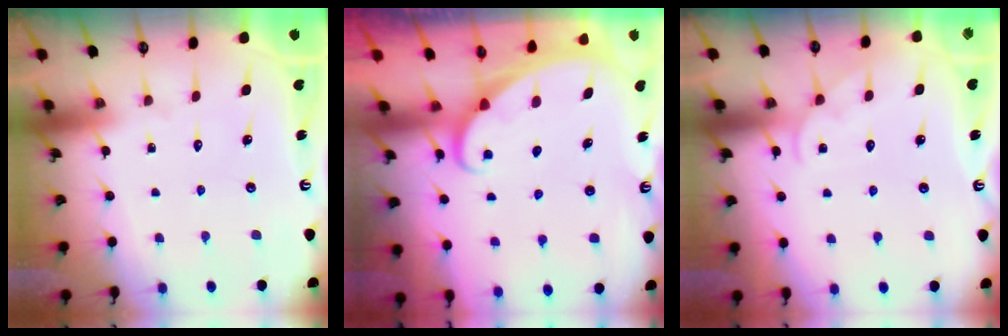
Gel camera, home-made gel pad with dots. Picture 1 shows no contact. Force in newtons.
{"total": 1.7, "press": 1.7, "slide": 0.1}
{"total": 2.3, "press": 2.3, "slide": 0.3}